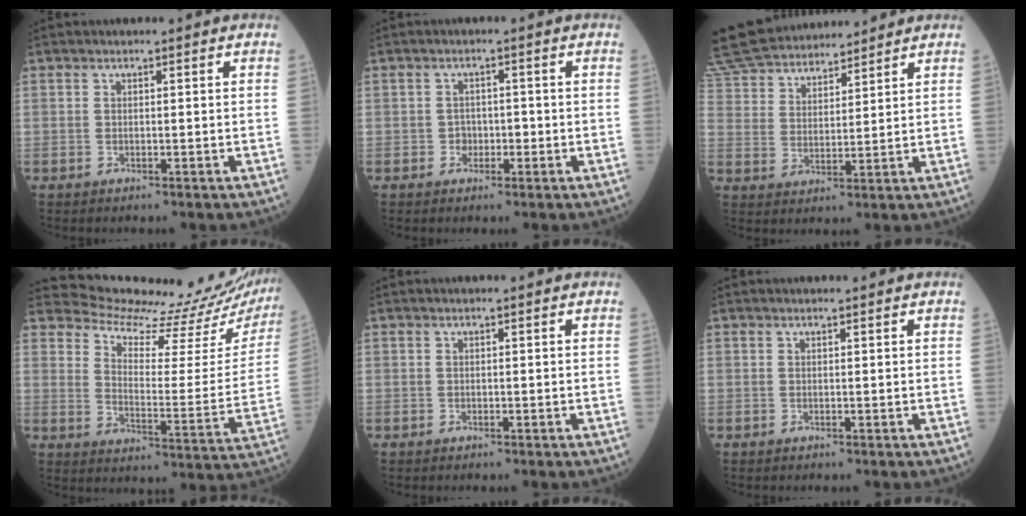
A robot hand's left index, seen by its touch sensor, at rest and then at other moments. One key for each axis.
{"total": 1.9, "fx": -0.6, "fy": 1.6, "fz": 0.8, "tx": -0.008, "ty": 0.007, "tz": -0.010}
{"total": 16.0, "fx": 14.8, "fy": 4.1, "fz": 4.4, "tx": -0.106, "ty": 0.039, "tz": 0.268}
{"total": 20.2, "fx": 19.9, "fy": 1.2, "fz": 3.4, "tx": -0.061, "ty": -0.113, "tz": 0.244}
{"total": 0.0}
{"total": 0.6, "fx": 0.6, "fy": 0.0, "fz": 0.2, "tx": -0.008, "ty": 0.004, "tz": 0.011}